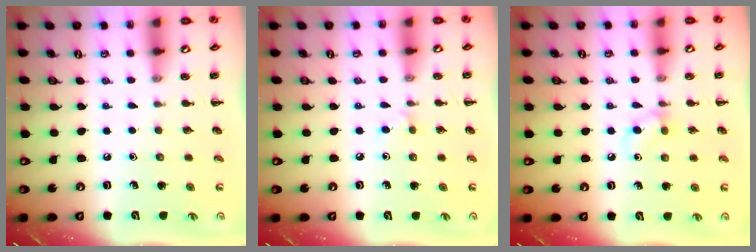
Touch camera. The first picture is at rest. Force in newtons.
{"total": 4.8, "press": 4.6, "slide": 1.5}
{"total": 5.8, "press": 5.5, "slide": 1.9}